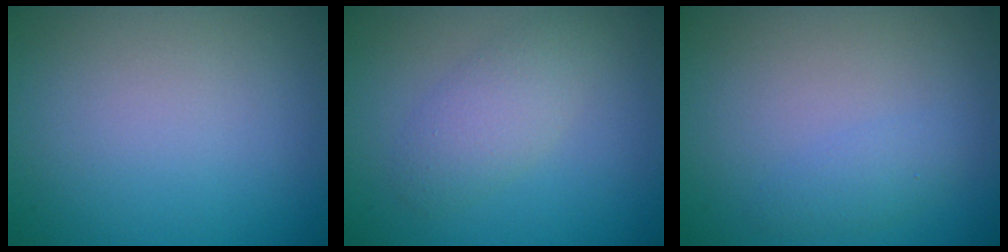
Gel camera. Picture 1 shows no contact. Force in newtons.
{"total": 2.7, "press": 2.7, "slide": 0.2}
{"total": 1.3, "press": 1.3, "slide": 0.1}